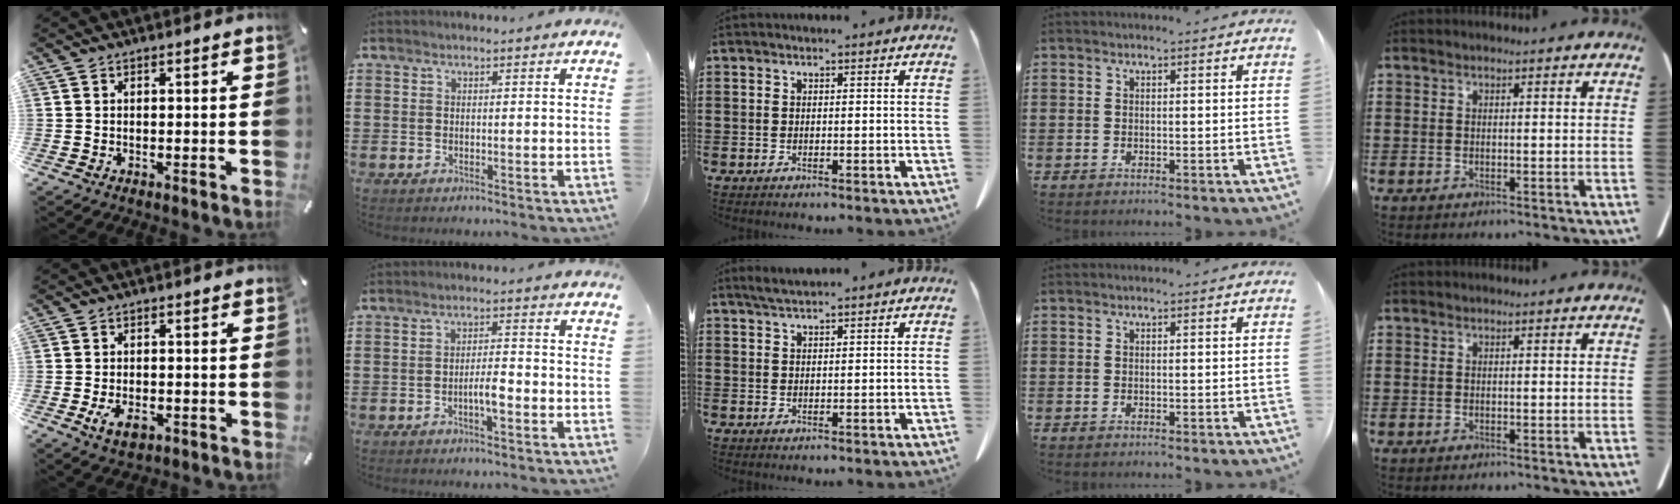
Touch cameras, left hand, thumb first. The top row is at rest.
{"thumb": {"total": 4.2, "force": [-1.6, 2.5, 3.0], "torque": [-0.068, 0.002, -0.031]}, "index": {"total": 3.8, "force": [-1.4, 1.0, 3.4], "torque": [-0.061, 0.009, -0.027]}, "middle": {"total": 1.9, "force": [1.6, 0.0, 0.9], "torque": [-0.021, 0.000, 0.032]}}